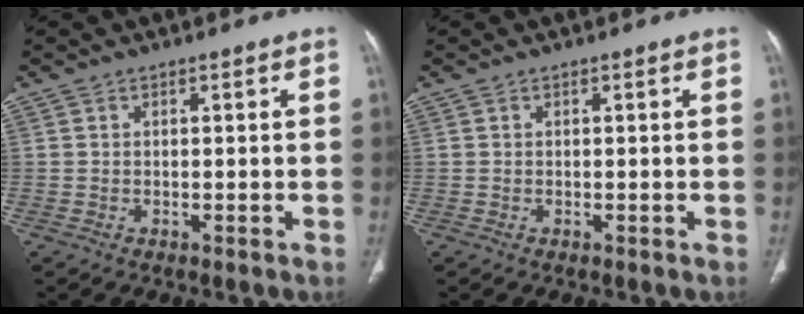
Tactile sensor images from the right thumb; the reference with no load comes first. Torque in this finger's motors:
{"motor_torque": [0.00, 0.00, 0.00, 0.00, 0.00]}